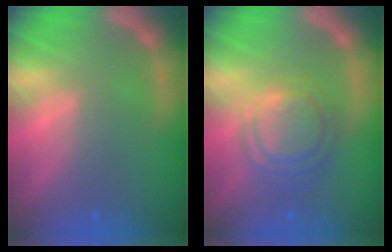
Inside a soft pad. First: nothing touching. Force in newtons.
{"total": 6.1}